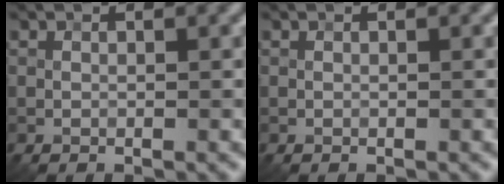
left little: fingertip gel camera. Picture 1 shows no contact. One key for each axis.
{"total": 0.0}